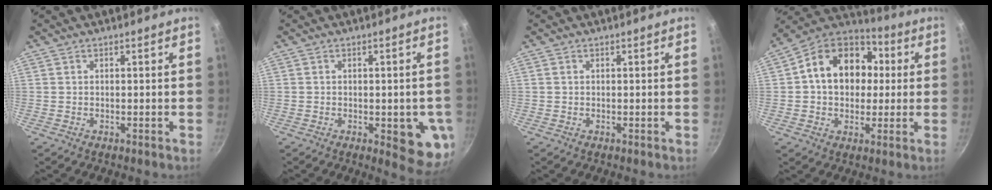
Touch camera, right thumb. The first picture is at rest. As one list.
[{"total": 9.4, "force": [-2.1, 3.6, 8.4], "torque": [-0.070, -0.005, -0.023]}, {"total": 0.0}, {"total": 17.5, "force": [2.5, 13.4, 11.0], "torque": [-0.151, 0.032, 0.025]}]